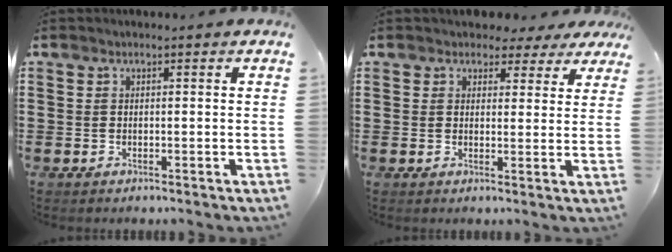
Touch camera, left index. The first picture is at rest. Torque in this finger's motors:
{"motor_torque": [1.81, -0.33, 0.67, 0.01]}